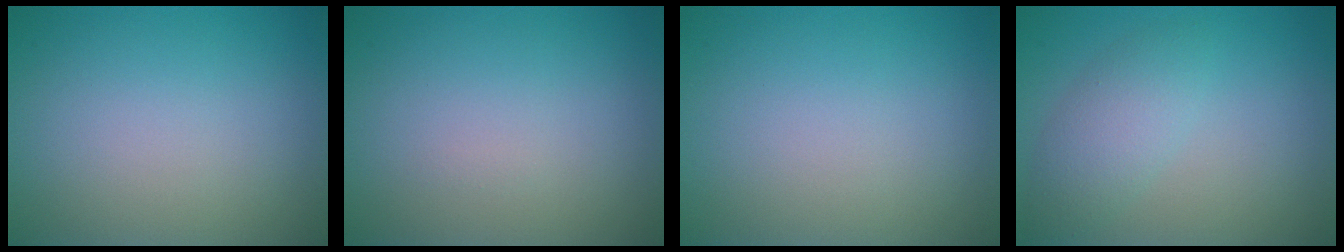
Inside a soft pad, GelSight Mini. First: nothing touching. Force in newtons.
{"total": 0.0}
{"total": 0.0}
{"total": 3.0, "press": 3.0, "slide": 0.1}